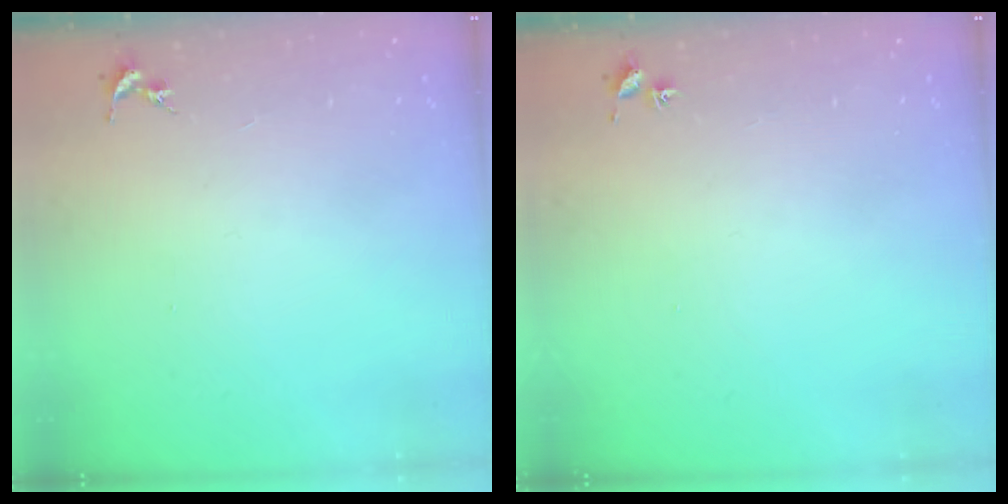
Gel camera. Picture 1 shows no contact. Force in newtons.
{"total": 1.8, "press": 1.8, "slide": 0.2}